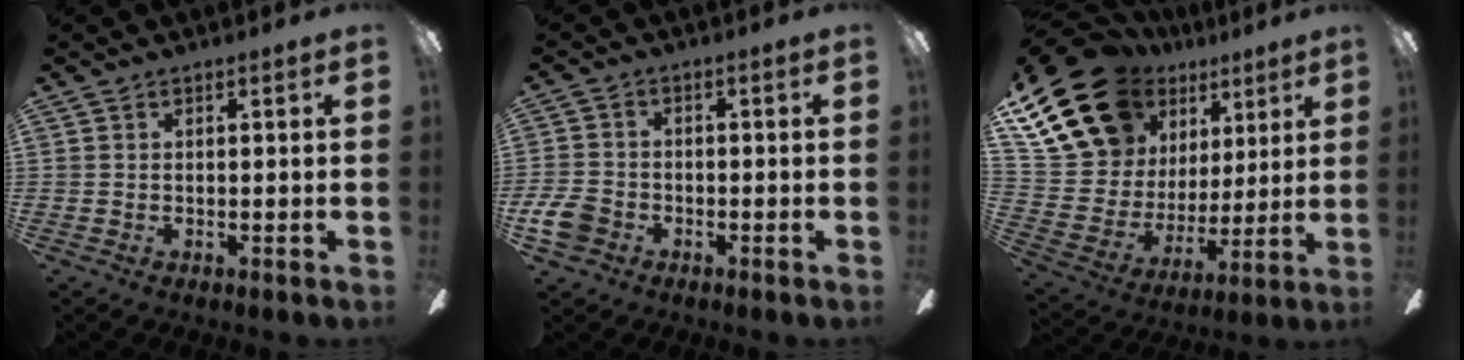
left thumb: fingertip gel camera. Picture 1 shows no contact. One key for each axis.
{"total": 6.5, "fx": -3.0, "fy": 4.9, "fz": 3.1, "tx": -0.079, "ty": 0.018, "tz": -0.057}
{"total": 21.8, "fx": 13.8, "fy": 13.9, "fz": 9.6, "tx": -0.202, "ty": -0.083, "tz": 0.270}